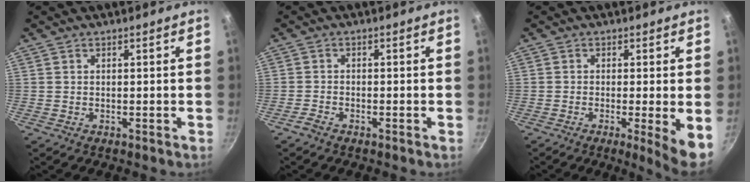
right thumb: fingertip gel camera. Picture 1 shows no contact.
{"total": 1.6, "force": [-1.4, 0.5, 0.7], "torque": [-0.027, 0.012, -0.032]}
{"total": 6.2, "force": [-1.2, 0.6, 6.0], "torque": [-0.085, -0.010, -0.017]}